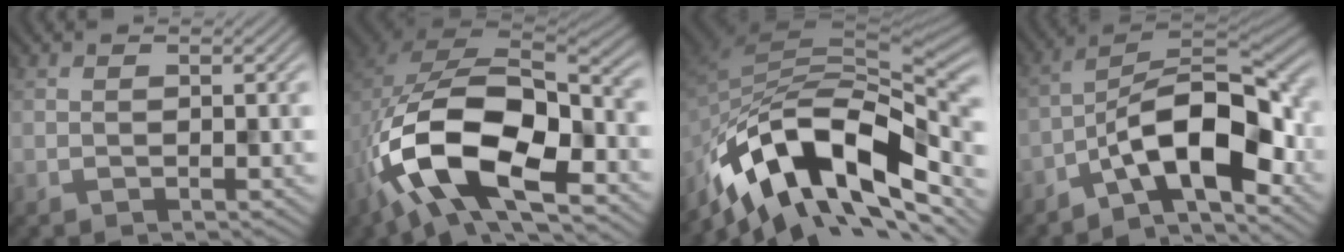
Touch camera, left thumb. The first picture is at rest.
{"total": 15.6, "force": [-6.5, 8.7, 11.2], "torque": [-0.222, -0.027, -0.122]}
{"total": 15.9, "force": [-8.7, 8.0, 10.7], "torque": [-0.198, -0.005, -0.157]}
{"total": 11.0, "force": [-5.6, 4.1, 8.5], "torque": [-0.130, 0.015, -0.111]}